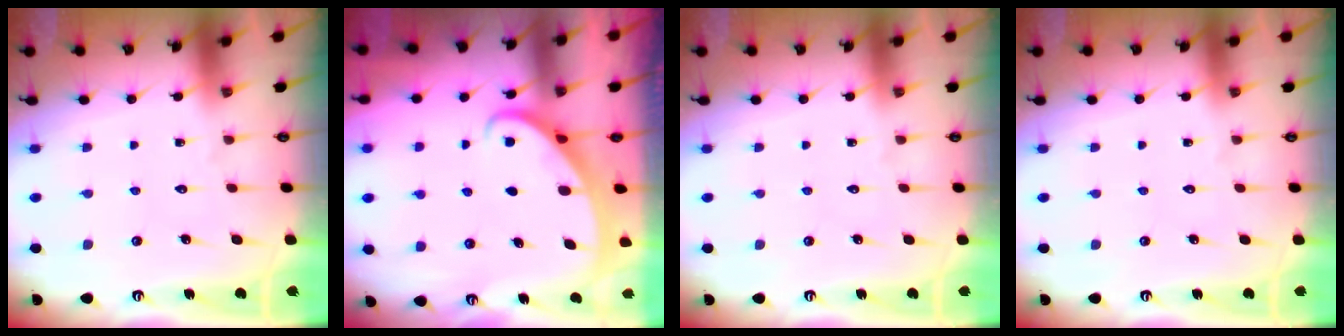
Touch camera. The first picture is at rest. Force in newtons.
{"total": 2.2, "press": 2.2, "slide": 0.2}
{"total": 0.0}
{"total": 0.0}